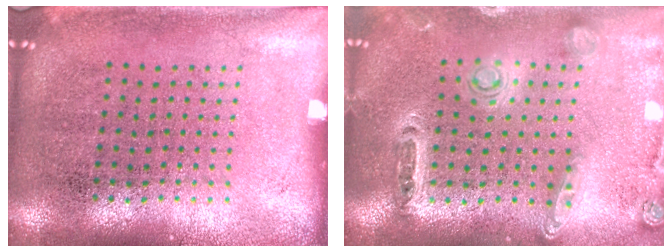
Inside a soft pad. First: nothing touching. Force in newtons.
{"total": 1.5, "press": 1.4, "slide": 0.2}